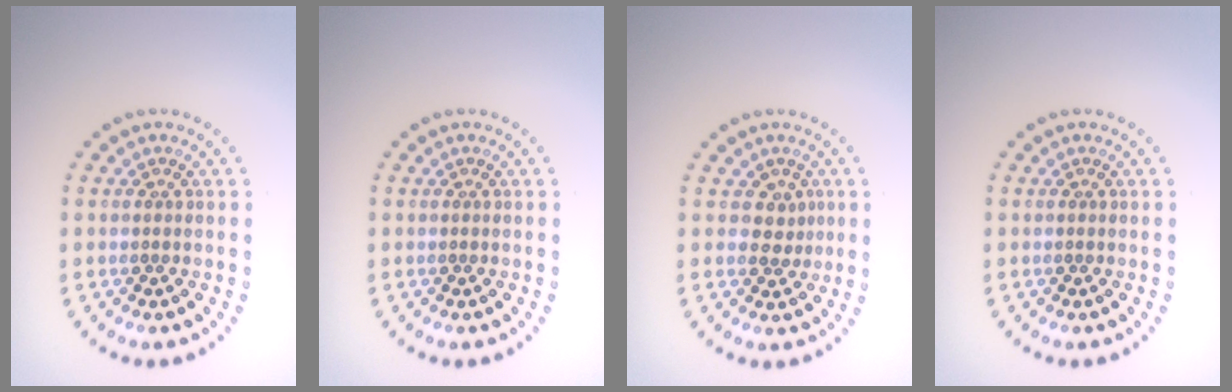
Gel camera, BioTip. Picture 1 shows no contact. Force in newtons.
{"total": 0.0}
{"total": 1.7, "press": 1.3, "slide": 1.0}
{"total": 0.0}